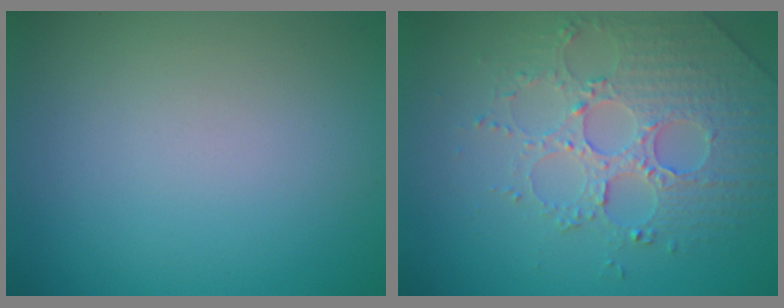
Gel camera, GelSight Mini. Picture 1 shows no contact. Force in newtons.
{"total": 4.2, "press": 3.9, "slide": 1.3}